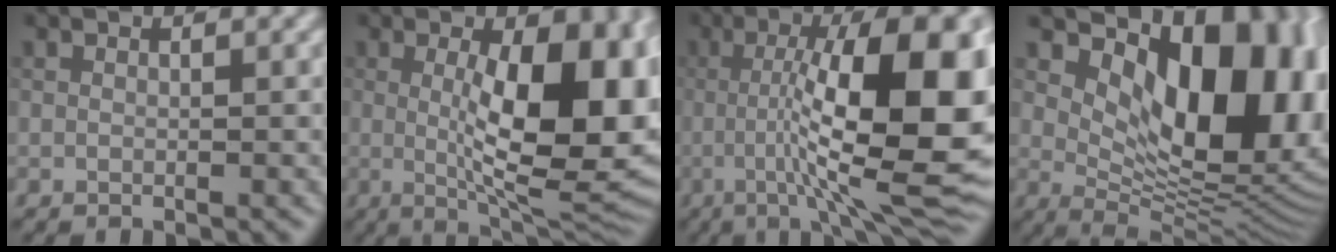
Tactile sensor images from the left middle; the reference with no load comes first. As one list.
[{"total": 12.8, "force": [0.8, 4.6, 11.9], "torque": [-0.156, -0.005, 0.015]}, {"total": 14.8, "force": [-0.8, 3.4, 14.4], "torque": [-0.207, 0.022, -0.014]}, {"total": 14.3, "force": [4.2, 7.8, 11.3], "torque": [-0.137, -0.007, 0.078]}]